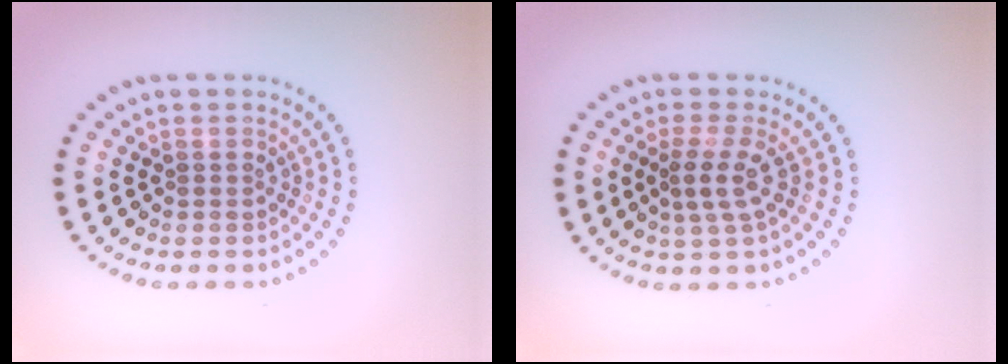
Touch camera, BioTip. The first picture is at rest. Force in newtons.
{"total": 2.5, "press": 1.8, "slide": 1.7}